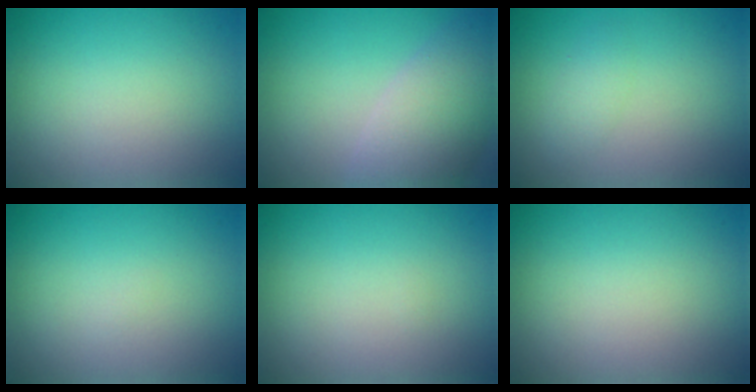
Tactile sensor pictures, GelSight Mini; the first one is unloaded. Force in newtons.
{"total": 6.1, "press": 6.1, "slide": 0.6}
{"total": 1.3, "press": 1.3, "slide": 0.1}
{"total": 0.0}
{"total": 0.0}
{"total": 0.0}